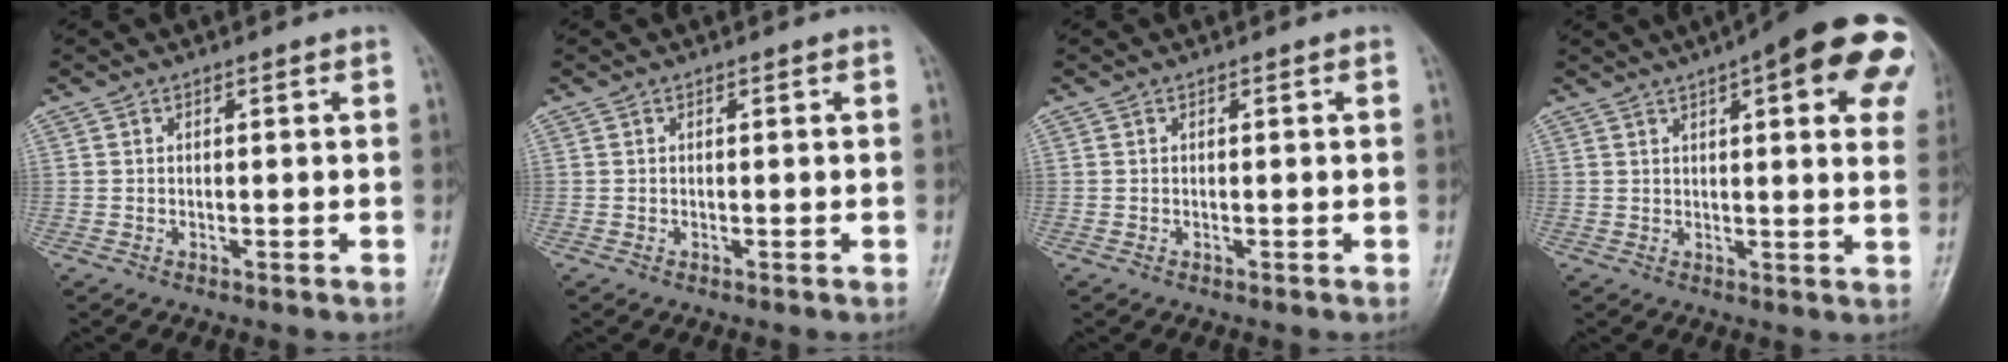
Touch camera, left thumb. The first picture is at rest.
{"total": 0.0}
{"total": 0.0}
{"total": 20.8, "force": [9.2, 6.0, 17.7], "torque": [-0.205, 0.002, 0.107]}